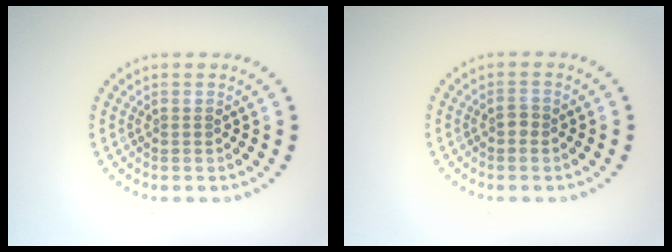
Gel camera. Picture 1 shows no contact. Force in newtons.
{"total": 0.8, "press": 0.8, "slide": 0.1}